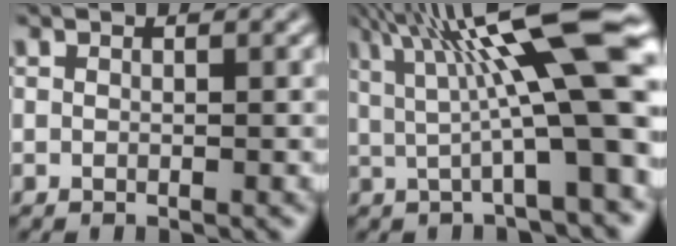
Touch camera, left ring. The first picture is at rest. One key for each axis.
{"total": 13.3, "fx": 3.5, "fy": 2.6, "fz": 12.6, "tx": -0.169, "ty": 0.010, "tz": 0.052}